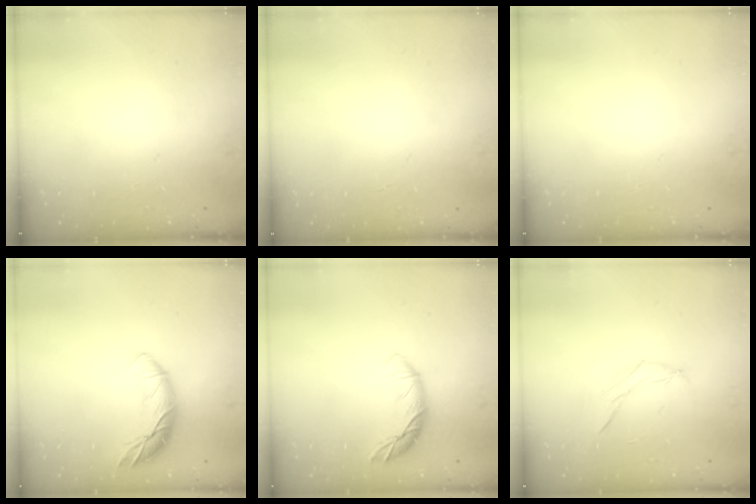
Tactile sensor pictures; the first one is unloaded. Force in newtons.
{"total": 0.0}
{"total": 0.0}
{"total": 11.1, "press": 11.0, "slide": 1.8}
{"total": 10.5, "press": 10.5, "slide": 0.3}
{"total": 5.7, "press": 5.6, "slide": 1.2}